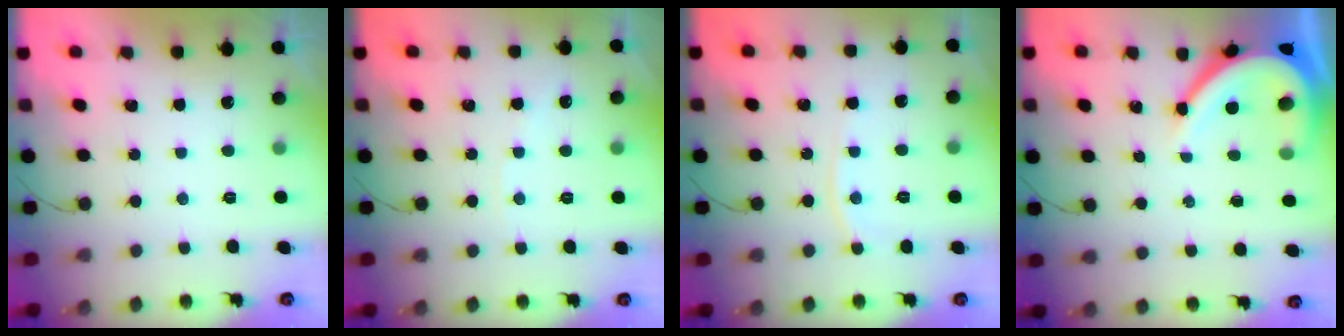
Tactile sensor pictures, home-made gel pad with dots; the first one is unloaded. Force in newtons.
{"total": 2.7, "press": 2.7, "slide": 0.5}
{"total": 4.5, "press": 4.4, "slide": 0.7}
{"total": 10.5, "press": 10.4, "slide": 1.4}